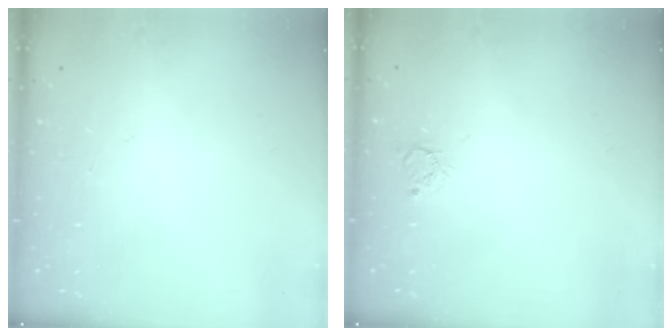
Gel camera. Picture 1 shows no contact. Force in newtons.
{"total": 3.2, "press": 3.2, "slide": 0.4}